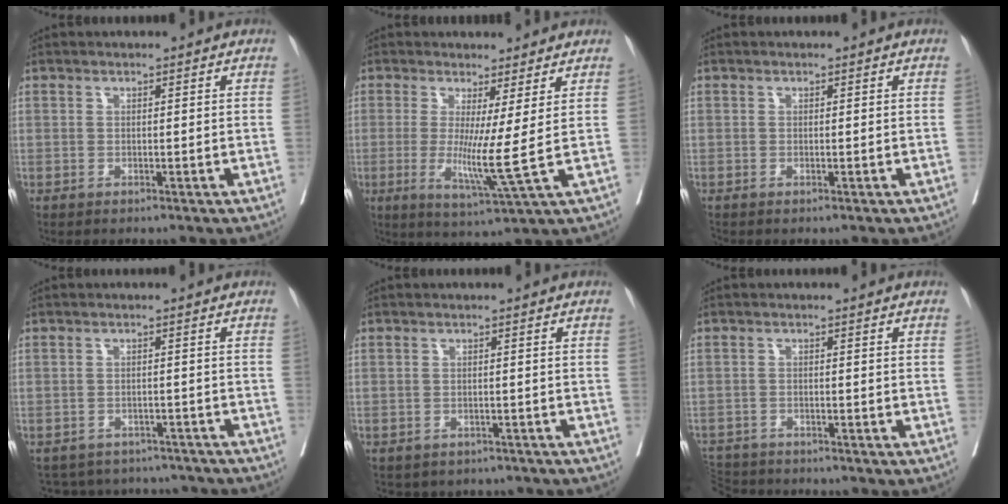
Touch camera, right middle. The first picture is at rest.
{"total": 7.1, "force": [0.0, -1.3, 7.0], "torque": [-0.129, -0.031, 0.005]}
{"total": 0.0}
{"total": 12.5, "force": [-11.4, 4.6, 2.2], "torque": [-0.037, 0.018, -0.130]}
{"total": 7.1, "force": [-6.0, 3.6, 1.2], "torque": [-0.004, 0.006, -0.065]}
{"total": 8.0, "force": [-7.3, 2.6, 1.9], "torque": [-0.047, -0.004, -0.120]}